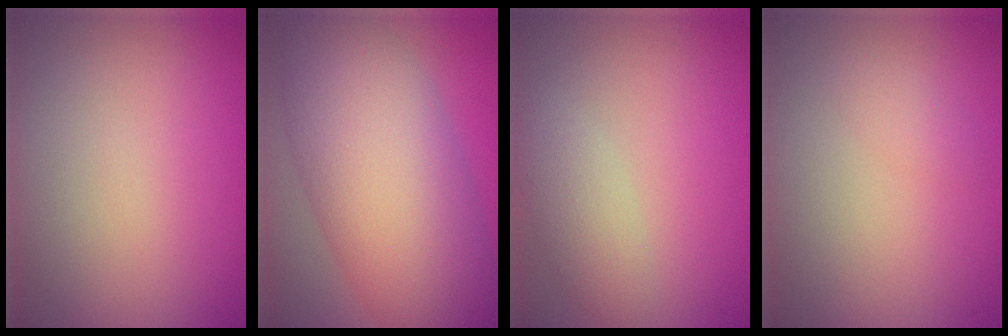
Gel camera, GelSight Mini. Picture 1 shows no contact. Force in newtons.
{"total": 11.9, "press": 11.9, "slide": 0.3}
{"total": 2.3, "press": 2.3, "slide": 0.2}
{"total": 0.9, "press": 0.9, "slide": 0.2}